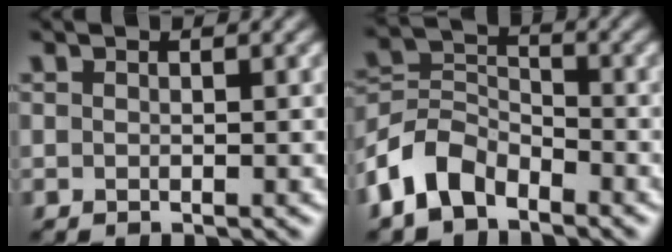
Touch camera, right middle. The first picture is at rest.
{"total": 5.3, "force": [-3.5, 3.1, 2.5], "torque": [-0.055, 0.005, -0.081]}